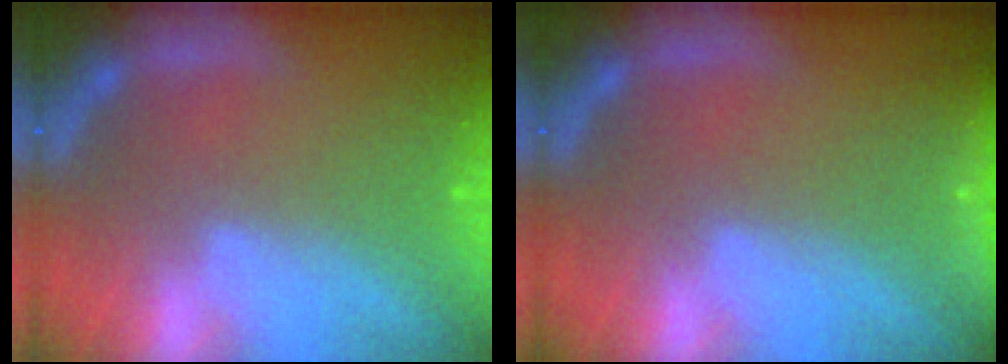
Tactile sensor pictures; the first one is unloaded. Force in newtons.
{"total": 2.4}